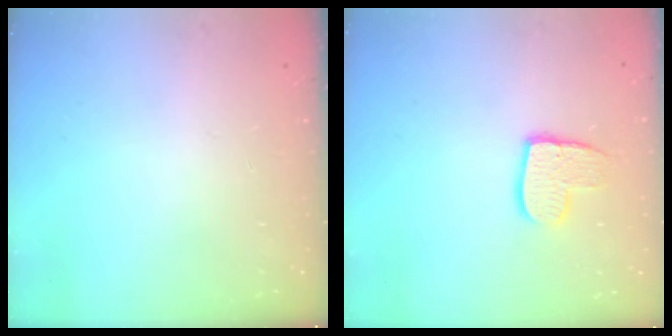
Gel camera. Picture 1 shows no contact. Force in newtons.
{"total": 9.2, "press": 9.2, "slide": 0.6}